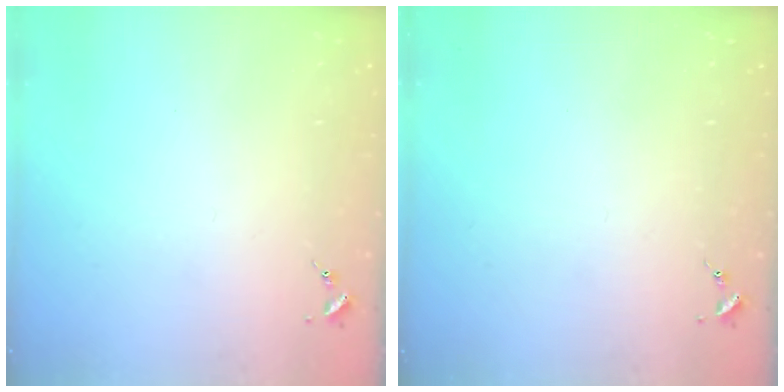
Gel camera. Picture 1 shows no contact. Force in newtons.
{"total": 0.0}